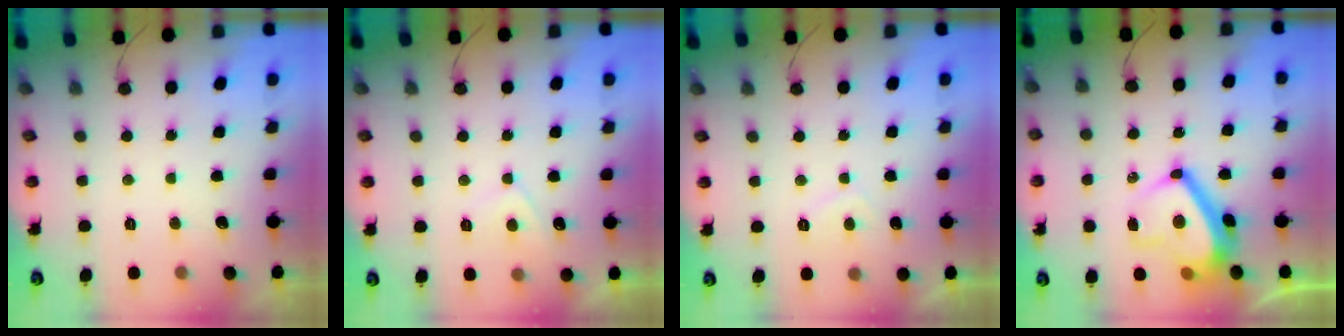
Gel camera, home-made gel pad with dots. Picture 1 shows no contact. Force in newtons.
{"total": 3.0, "press": 3.0, "slide": 0.4}
{"total": 1.3, "press": 1.2, "slide": 0.6}
{"total": 12.7, "press": 12.7, "slide": 1.4}